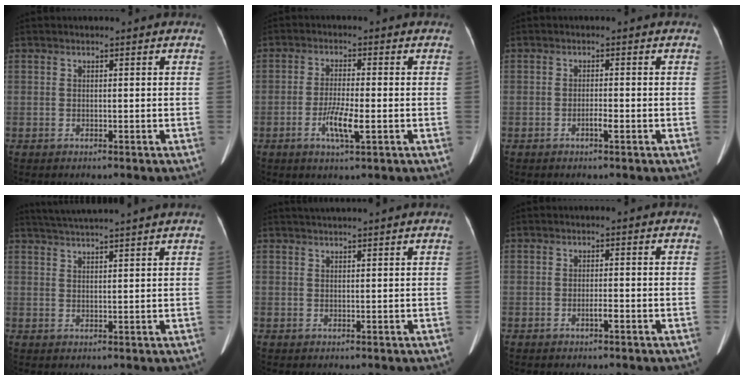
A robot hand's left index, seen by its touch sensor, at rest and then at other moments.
{"total": 4.9, "force": [-1.7, 0.5, 4.6], "torque": [-0.092, -0.007, -0.029]}
{"total": 1.3, "force": [-0.7, 0.1, 1.1], "torque": [-0.022, 0.001, -0.012]}
{"total": 6.8, "force": [6.1, -1.2, 2.8], "torque": [-0.044, 0.028, 0.087]}
{"total": 4.9, "force": [4.4, -0.7, 2.0], "torque": [-0.025, 0.030, 0.063]}
{"total": 1.1, "force": [-0.6, 0.0, 0.9], "torque": [-0.020, 0.000, -0.009]}